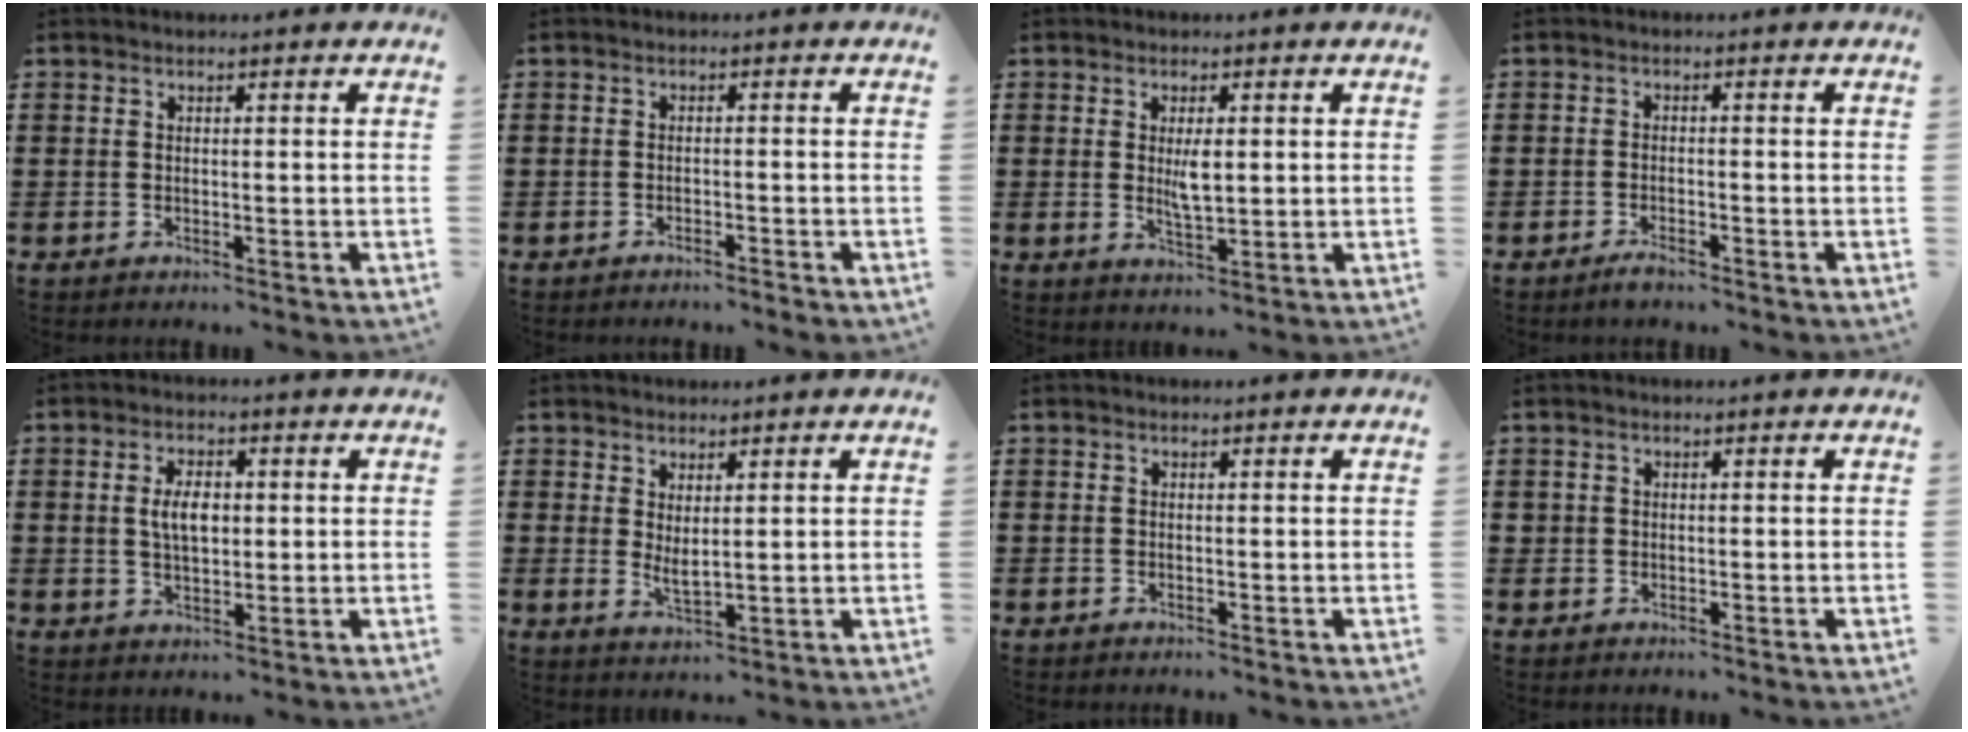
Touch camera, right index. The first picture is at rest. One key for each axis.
{"total": 1.3, "fx": -1.2, "fy": -0.2, "fz": 0.4, "tx": -0.008, "ty": 0.001, "tz": -0.023}
{"total": 3.7, "fx": 0.5, "fy": 1.3, "fz": 3.4, "tx": -0.060, "ty": -0.001, "tz": 0.006}
{"total": 1.6, "fx": -1.3, "fy": 0.3, "fz": 0.8, "tx": -0.015, "ty": -0.001, "tz": -0.024}
{"total": 4.7, "fx": 0.5, "fy": 2.3, "fz": 4.1, "tx": -0.074, "ty": 0.004, "tz": 0.005}
{"total": 2.4, "fx": 1.1, "fy": 0.8, "fz": 2.0, "tx": -0.040, "ty": 0.000, "tz": 0.021}
{"total": 0.0}
{"total": 0.8, "fx": 0.2, "fy": 0.8, "fz": 0.1, "tx": -0.003, "ty": 0.006, "tz": 0.002}